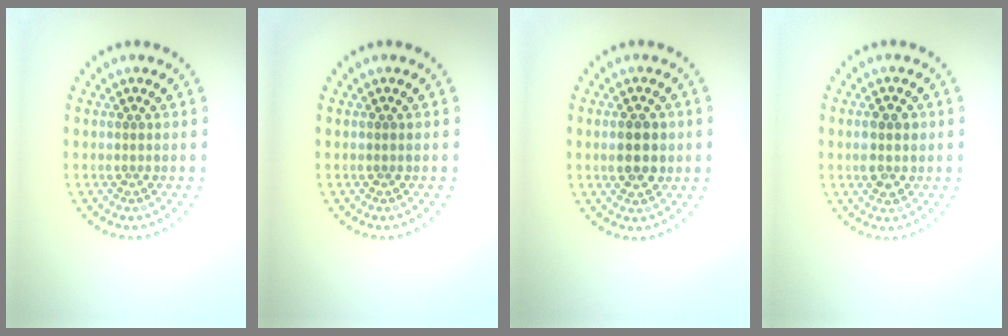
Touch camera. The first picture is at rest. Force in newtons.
{"total": 0.0}
{"total": 2.9, "press": 2.9, "slide": 0.3}
{"total": 2.3, "press": 2.3, "slide": 0.1}